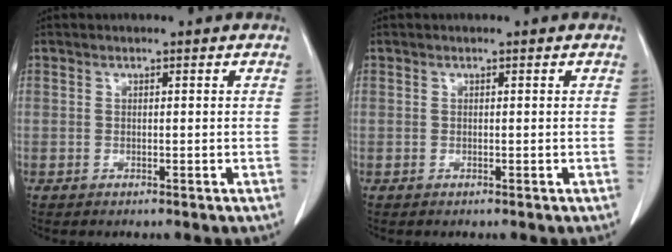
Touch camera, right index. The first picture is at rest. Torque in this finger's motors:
{"motor_torque": [0.00, 0.00, 0.00, 0.00]}